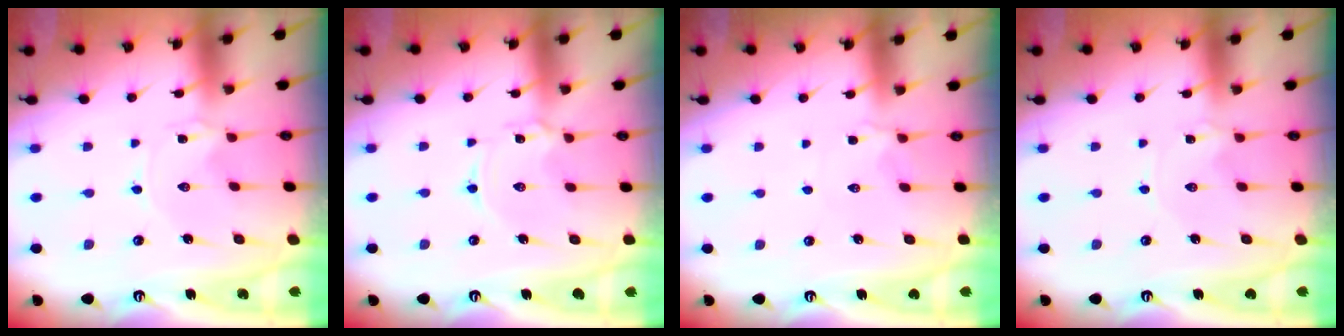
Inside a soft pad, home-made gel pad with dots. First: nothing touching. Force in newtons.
{"total": 1.9, "press": 1.9, "slide": 0.2}
{"total": 2.1, "press": 2.0, "slide": 0.8}
{"total": 2.0, "press": 2.0, "slide": 0.3}